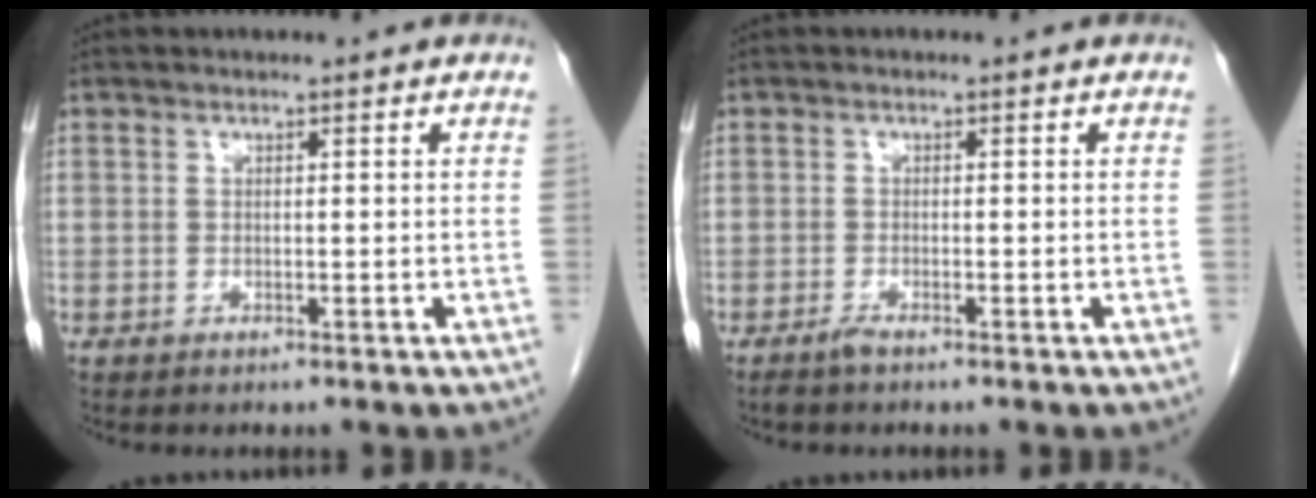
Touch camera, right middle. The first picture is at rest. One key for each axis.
{"total": 1.2, "fx": -1.0, "fy": 0.0, "fz": 0.7, "tx": -0.019, "ty": -0.003, "tz": -0.020}